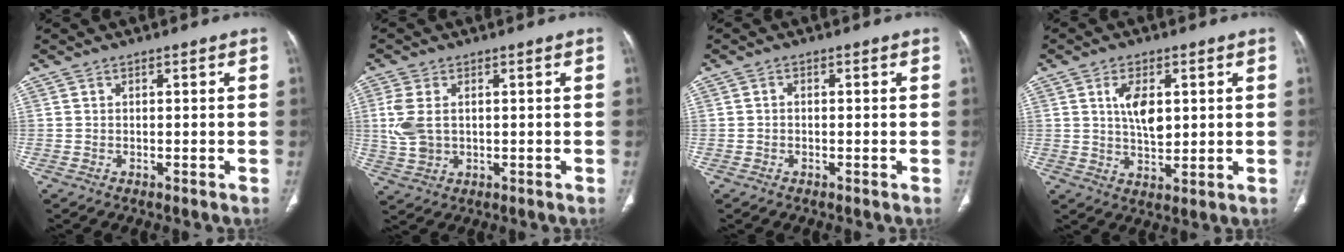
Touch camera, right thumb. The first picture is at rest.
{"total": 6.7, "force": [0.8, 4.4, 5.0], "torque": [-0.120, 0.000, 0.023]}
{"total": 0.6, "force": [-0.2, 0.4, 0.4], "torque": [-0.002, 0.001, -0.008]}
{"total": 7.3, "force": [1.8, 3.8, 6.0], "torque": [-0.094, -0.013, 0.035]}